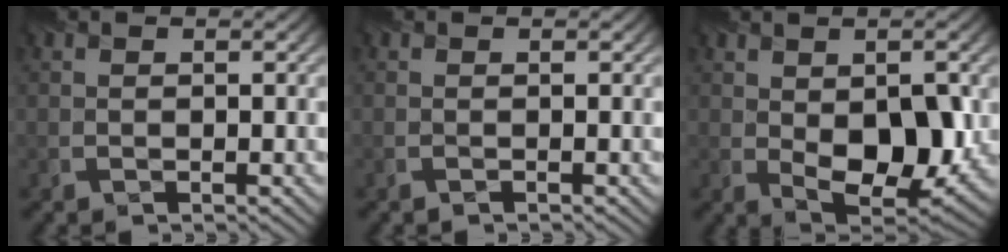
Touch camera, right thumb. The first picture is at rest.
{"total": 0.0}
{"total": 10.1, "force": [-0.7, 6.0, 8.1], "torque": [-0.146, -0.030, 0.007]}